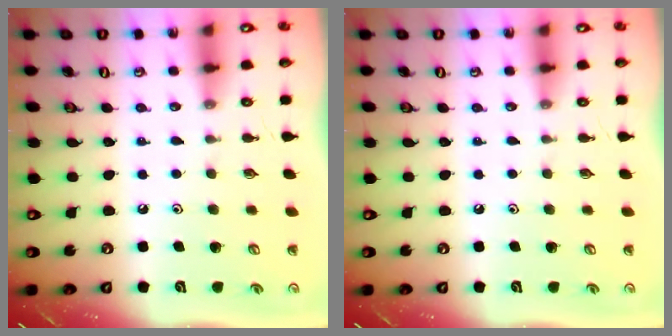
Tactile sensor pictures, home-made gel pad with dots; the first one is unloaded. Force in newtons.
{"total": 0.0}